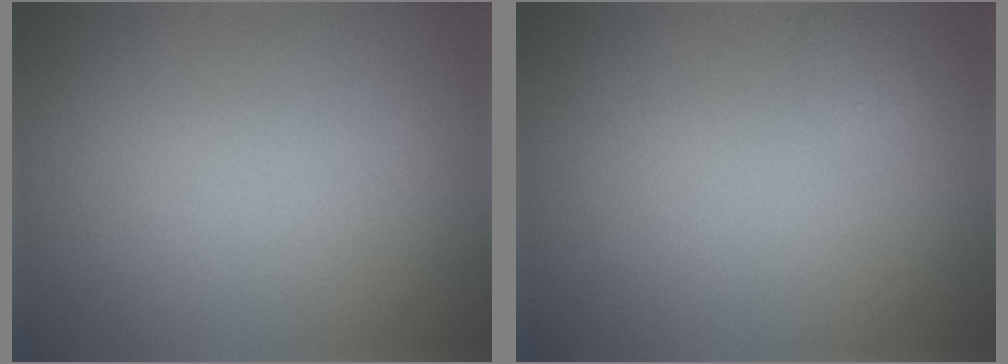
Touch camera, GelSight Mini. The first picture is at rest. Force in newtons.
{"total": 0.7, "press": 0.7, "slide": 0.1}